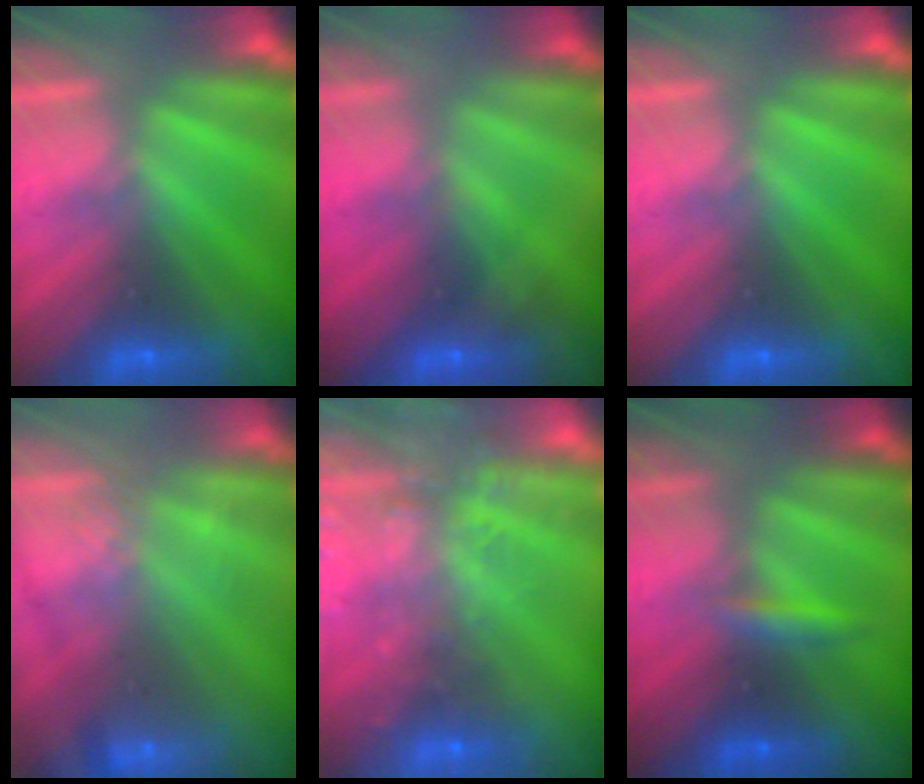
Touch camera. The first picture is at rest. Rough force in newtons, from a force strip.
{"total": 1.8}
{"total": 0.0}
{"total": 3.0}
{"total": 9.4}
{"total": 2.3}